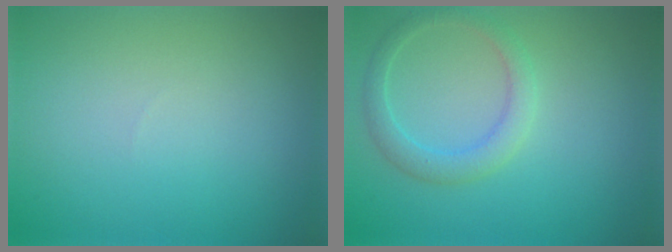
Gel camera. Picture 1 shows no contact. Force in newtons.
{"total": 2.5, "press": 2.5, "slide": 0.0}